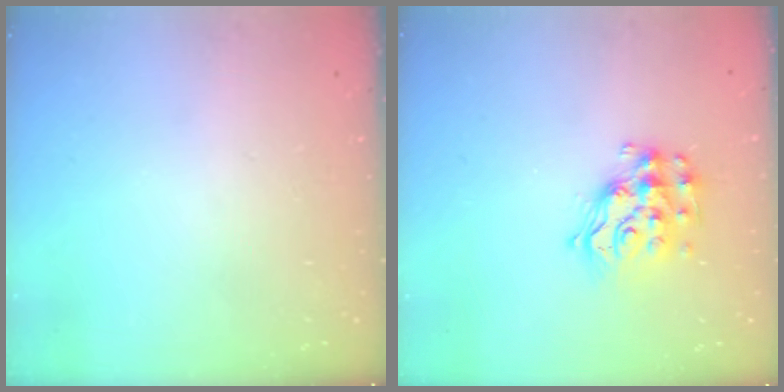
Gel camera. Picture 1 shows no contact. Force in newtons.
{"total": 13.4, "press": 13.4, "slide": 0.9}